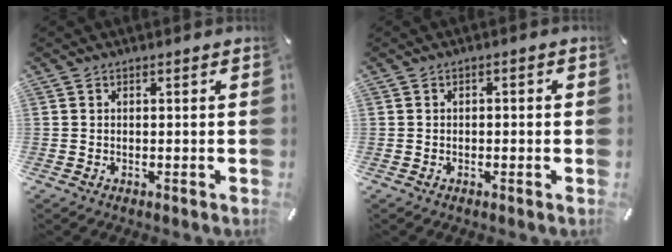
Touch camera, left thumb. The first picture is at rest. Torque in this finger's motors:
{"motor_torque": [-0.09, -0.41, 0.03, 0.08, -0.01]}